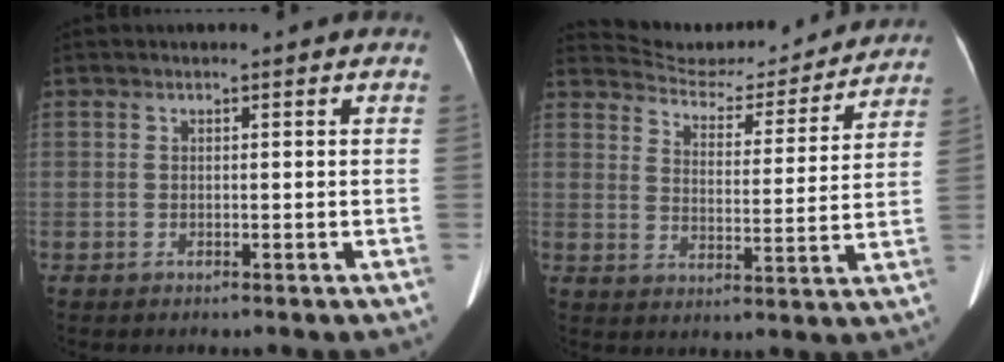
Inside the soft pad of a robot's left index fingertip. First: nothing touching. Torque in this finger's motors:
{"motor_torque": [-0.09, -0.42, -0.19, -0.03]}